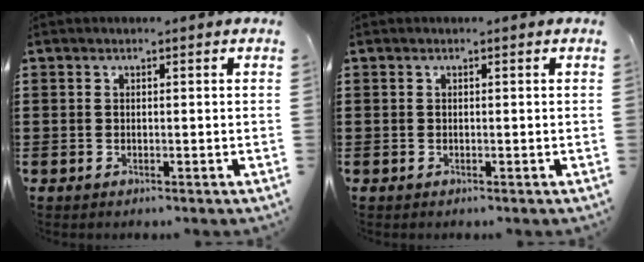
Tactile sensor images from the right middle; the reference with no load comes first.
{"total": 0.0}